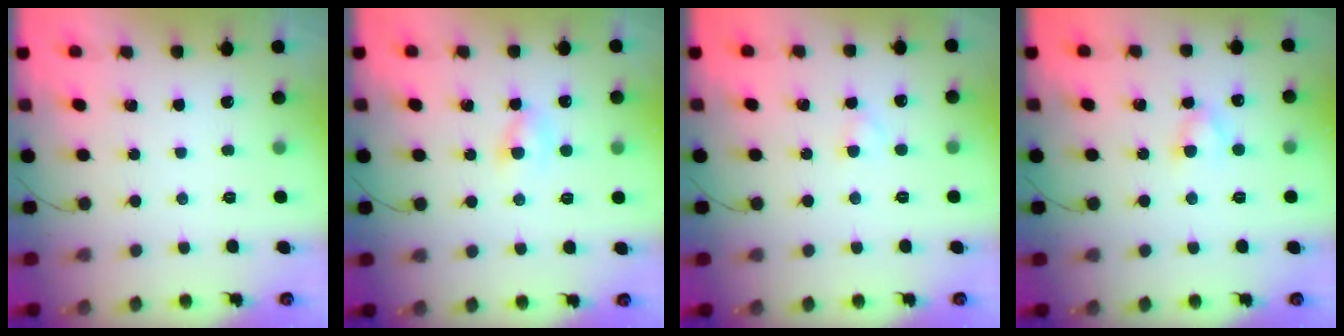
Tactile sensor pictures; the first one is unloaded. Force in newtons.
{"total": 2.3, "press": 2.1, "slide": 1.0}
{"total": 1.9, "press": 1.7, "slide": 0.9}
{"total": 4.1, "press": 4.0, "slide": 1.0}